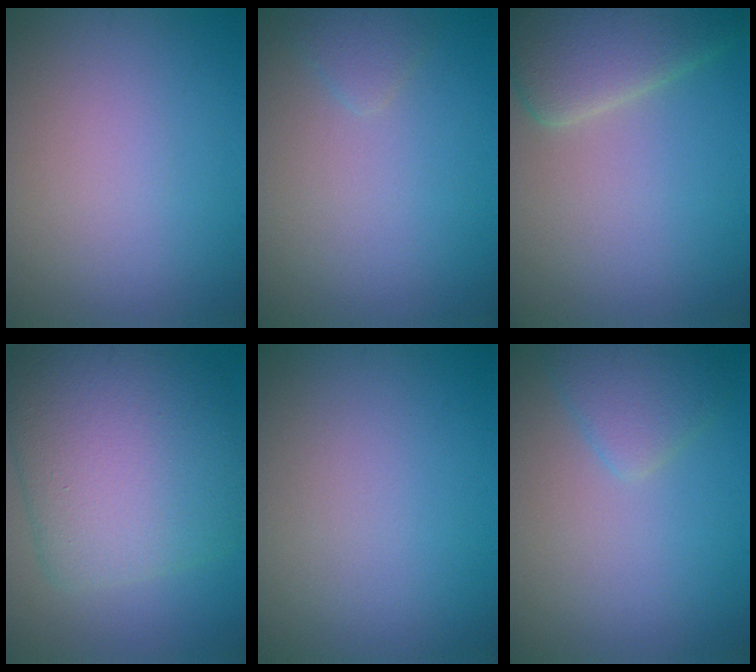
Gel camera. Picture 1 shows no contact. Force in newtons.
{"total": 1.1, "press": 1.1, "slide": 0.1}
{"total": 6.1, "press": 6.1, "slide": 0.6}
{"total": 10.3, "press": 10.3, "slide": 0.4}
{"total": 0.0}
{"total": 2.5, "press": 2.5, "slide": 0.2}